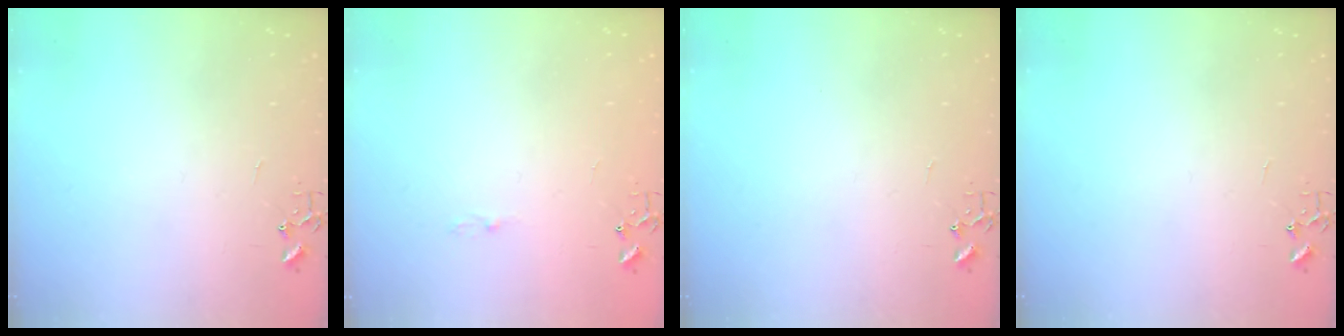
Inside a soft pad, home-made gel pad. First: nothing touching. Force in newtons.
{"total": 3.1, "press": 3.0, "slide": 0.5}
{"total": 0.0}
{"total": 0.0}